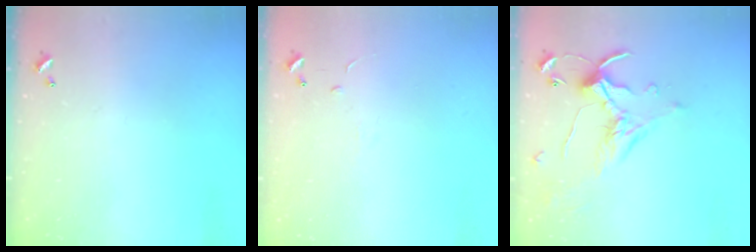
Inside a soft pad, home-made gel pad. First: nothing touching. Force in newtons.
{"total": 6.5, "press": 6.5, "slide": 0.6}
{"total": 1.1, "press": 0.5, "slide": 1.0}